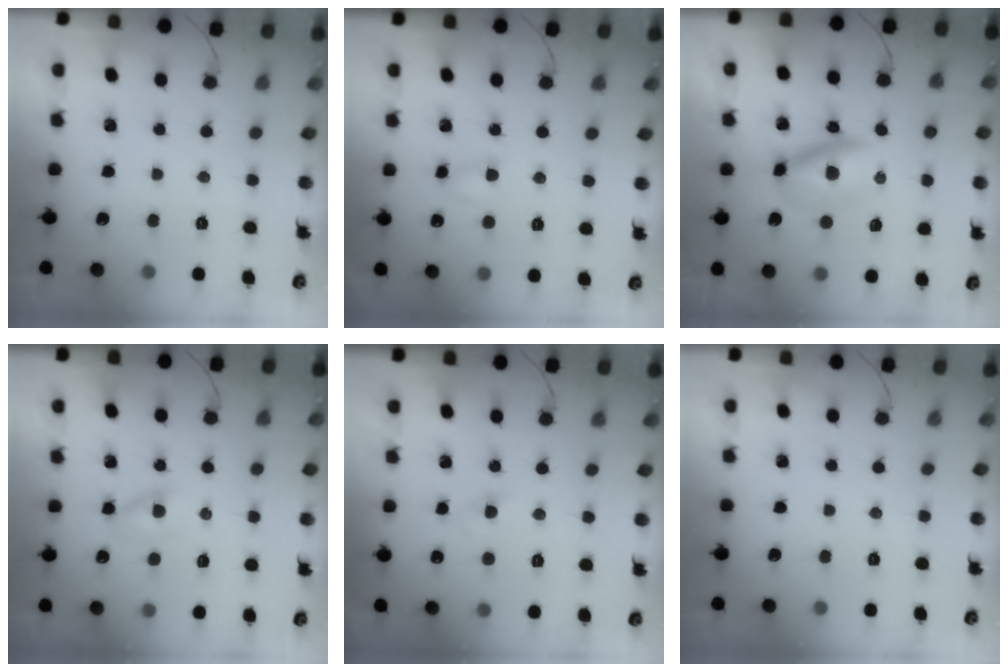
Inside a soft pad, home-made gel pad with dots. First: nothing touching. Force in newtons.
{"total": 3.4, "press": 3.2, "slide": 1.1}
{"total": 5.6, "press": 5.5, "slide": 1.2}
{"total": 2.6, "press": 2.4, "slide": 1.0}
{"total": 2.5, "press": 2.3, "slide": 1.0}
{"total": 0.0}